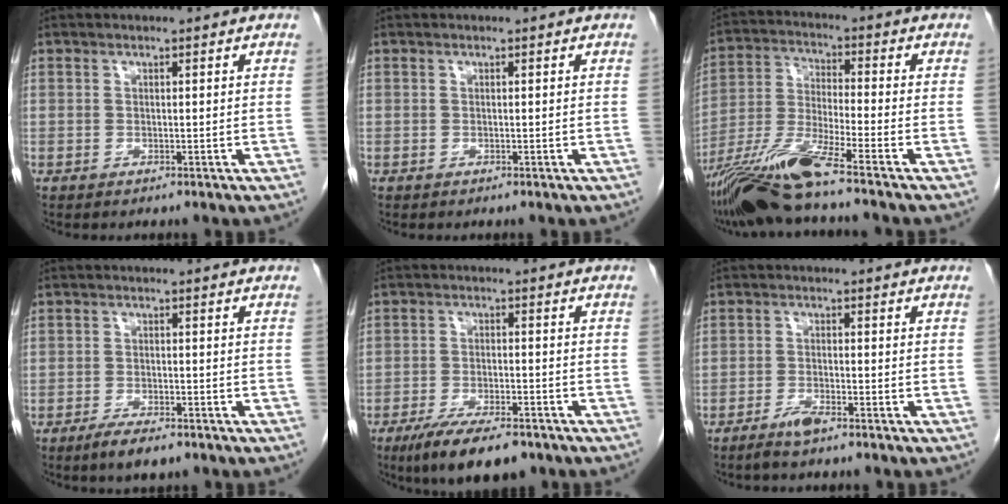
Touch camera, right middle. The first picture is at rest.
{"total": 0.0}
{"total": 11.9, "force": [-8.9, -0.8, 7.8], "torque": [-0.163, -0.024, -0.171]}
{"total": 3.9, "force": [-2.8, 1.0, 2.5], "torque": [-0.048, -0.004, -0.047]}
{"total": 9.6, "force": [-6.9, 2.8, 6.1], "torque": [-0.099, -0.013, -0.111]}
{"total": 2.6, "force": [-2.1, 0.1, 1.5], "torque": [-0.035, -0.003, -0.043]}